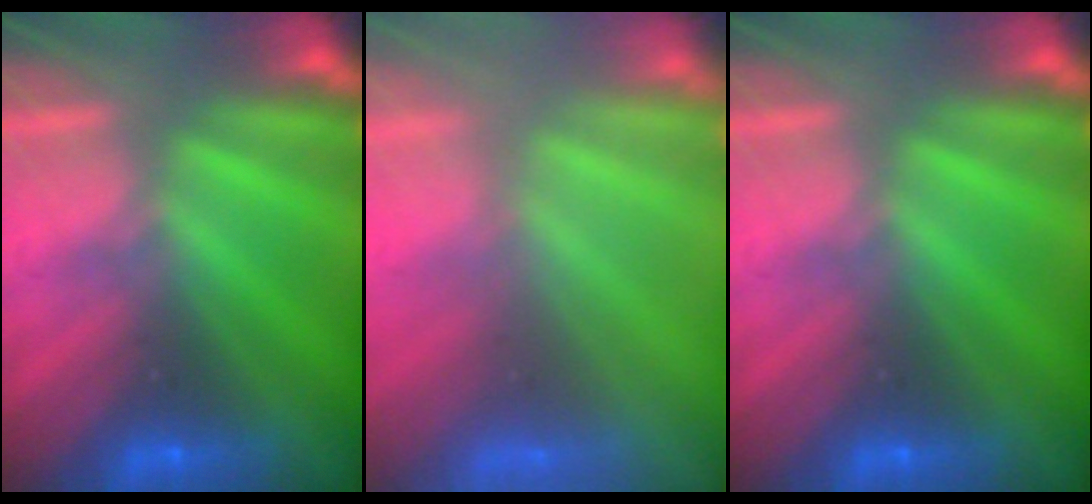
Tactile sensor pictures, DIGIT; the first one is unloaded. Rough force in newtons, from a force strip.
{"total": 6.3}
{"total": 0.0}